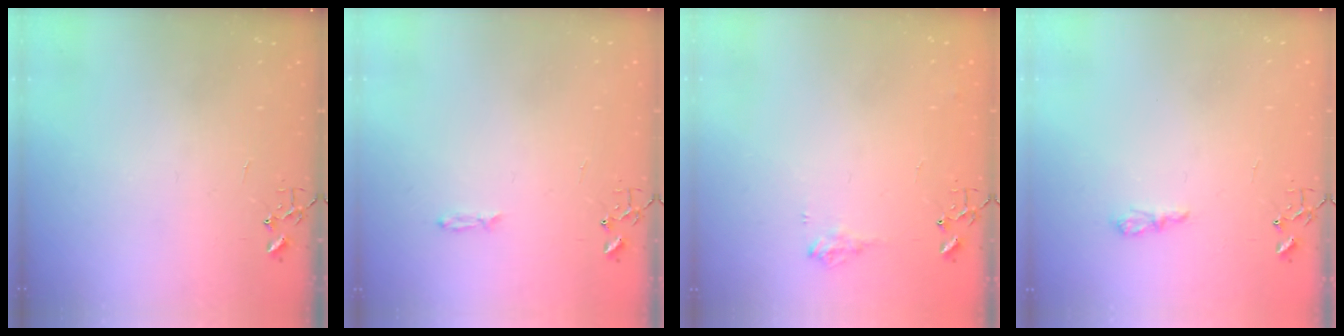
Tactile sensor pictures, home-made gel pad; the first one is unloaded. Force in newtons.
{"total": 3.4, "press": 3.4, "slide": 0.4}
{"total": 7.7, "press": 7.7, "slide": 0.3}
{"total": 6.3, "press": 6.2, "slide": 0.8}